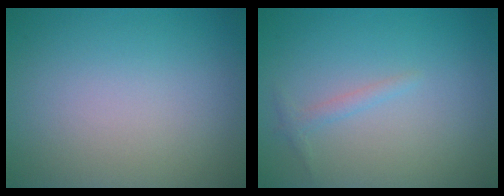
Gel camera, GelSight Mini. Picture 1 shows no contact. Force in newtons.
{"total": 0.9, "press": 0.9, "slide": 0.1}